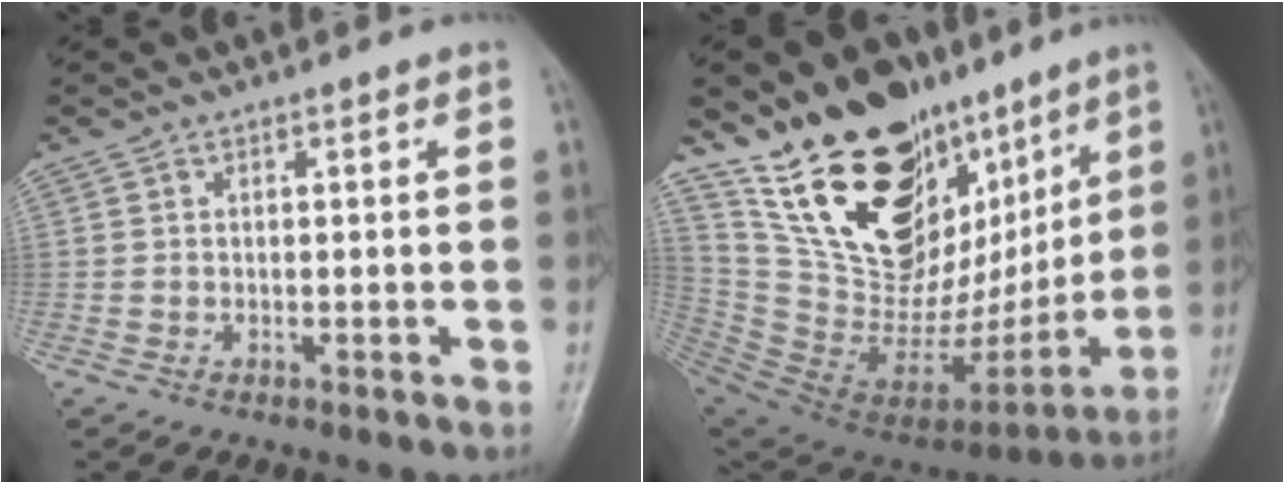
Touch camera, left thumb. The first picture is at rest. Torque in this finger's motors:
{"motor_torque": [3.46, 1.55, 1.30, -1.47, 0.30]}